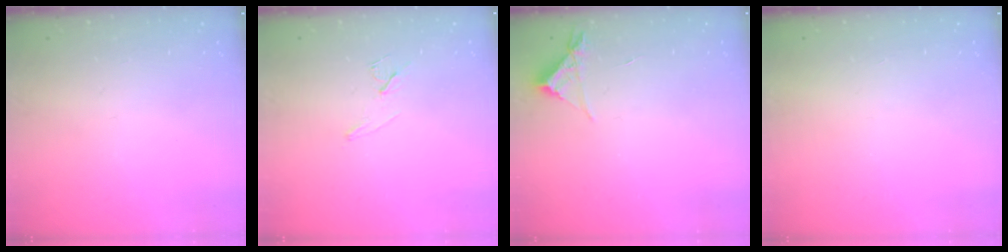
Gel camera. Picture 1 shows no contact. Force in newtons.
{"total": 6.7, "press": 6.0, "slide": 3.0}
{"total": 3.5, "press": 3.5, "slide": 0.4}
{"total": 1.5, "press": 1.5, "slide": 0.1}